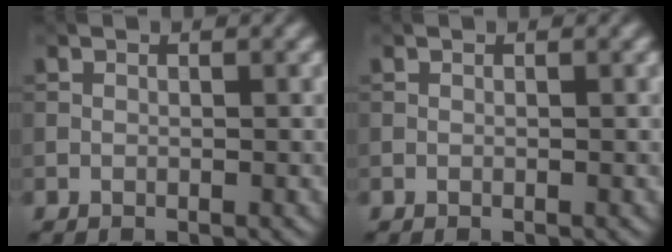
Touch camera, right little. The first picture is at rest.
{"total": 0.0}